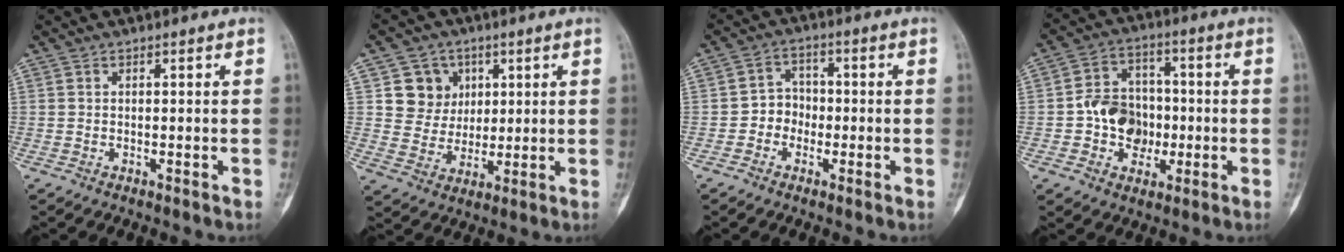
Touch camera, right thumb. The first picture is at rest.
{"total": 8.6, "force": [3.0, 7.8, 1.9], "torque": [0.010, -0.008, 0.053]}
{"total": 4.8, "force": [-1.4, 4.3, 1.8], "torque": [0.001, 0.018, -0.036]}
{"total": 10.6, "force": [-1.6, 8.8, 5.8], "torque": [-0.054, 0.027, -0.031]}